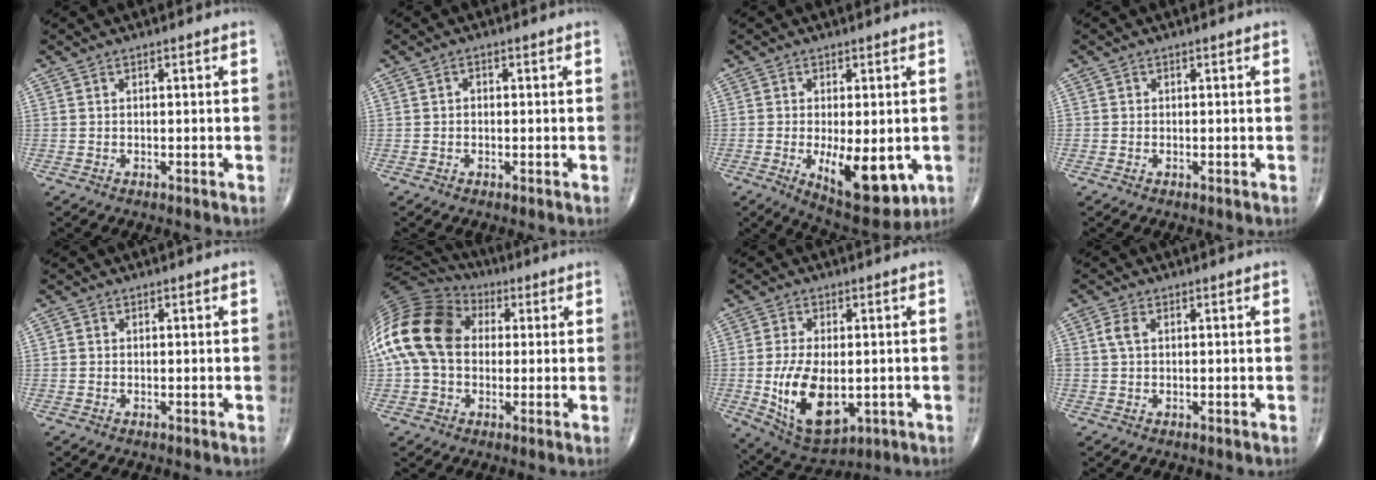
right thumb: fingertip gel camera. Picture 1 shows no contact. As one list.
[{"total": 1.0, "force": [0.0, 0.8, 0.6], "torque": [-0.005, 0.006, -0.003]}, {"total": 13.1, "force": [-3.2, 5.8, 11.3], "torque": [-0.151, -0.021, -0.032]}, {"total": 0.5, "force": [-0.1, 0.5, 0.0], "torque": [0.004, 0.004, -0.002]}, {"total": 0.7, "force": [0.0, 0.6, 0.2], "torque": [0.000, 0.001, -0.002]}, {"total": 20.4, "force": [2.7, 14.9, 13.7], "torque": [-0.297, 0.046, 0.045]}, {"total": 14.0, "force": [-2.3, 7.5, 11.6], "torque": [-0.203, -0.013, -0.019]}, {"total": 2.7, "force": [0.6, 1.6, 2.1], "torque": [-0.051, 0.008, 0.012]}]